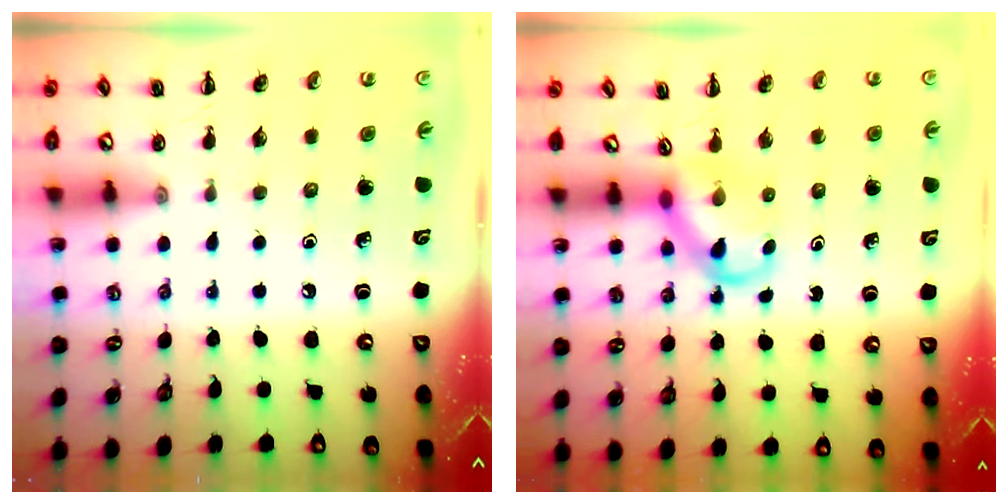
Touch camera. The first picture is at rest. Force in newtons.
{"total": 3.5, "press": 3.3, "slide": 1.2}